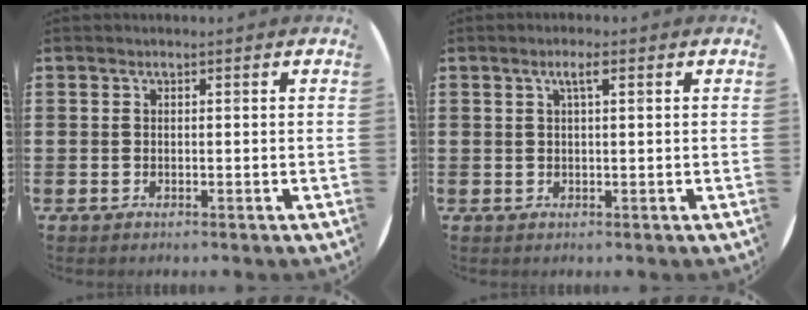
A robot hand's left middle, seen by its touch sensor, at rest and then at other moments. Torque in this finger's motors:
{"motor_torque": [0.48, -0.09, 0.07, 0.01]}